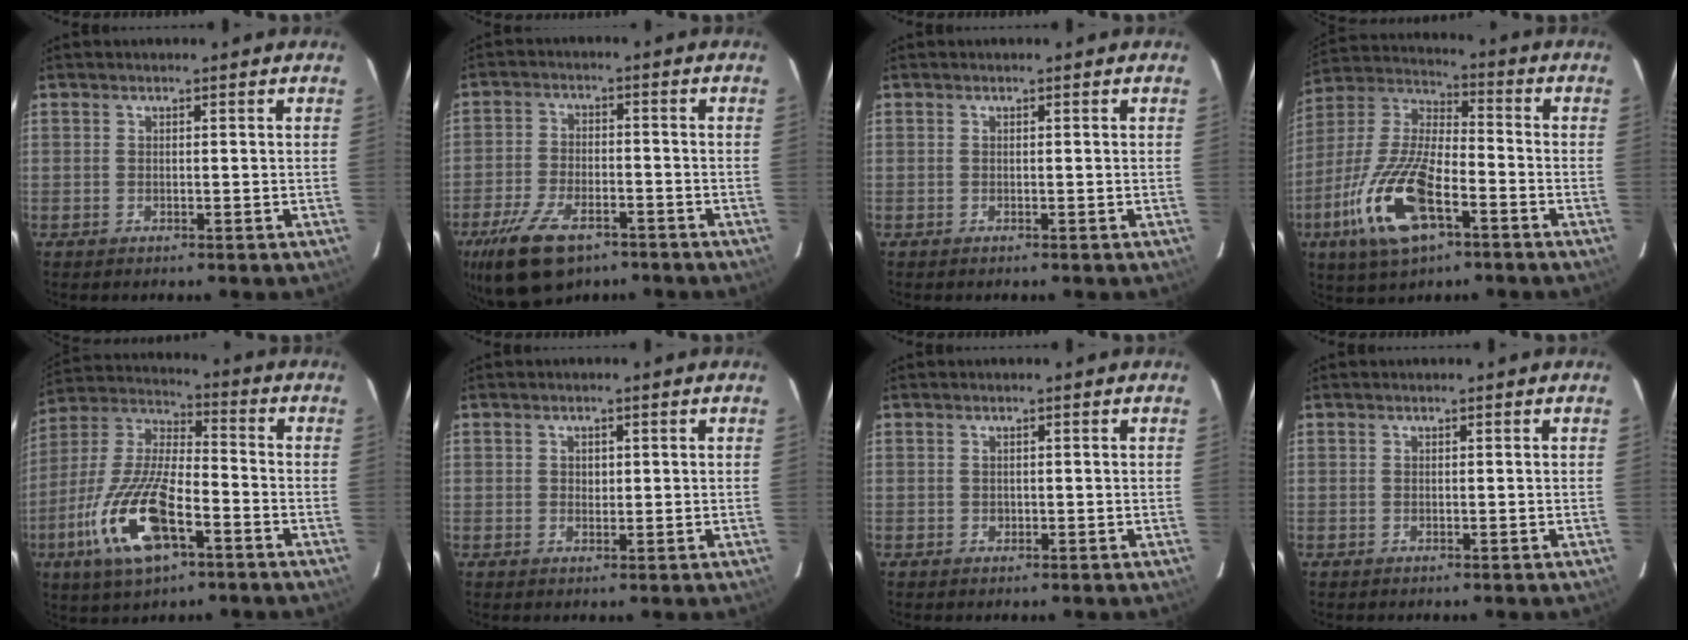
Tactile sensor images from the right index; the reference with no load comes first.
{"total": 13.4, "force": [-8.6, 6.5, 8.0], "torque": [-0.185, -0.018, -0.152]}
{"total": 0.0}
{"total": 18.5, "force": [-8.3, 7.2, 14.9], "torque": [-0.323, -0.018, -0.162]}
{"total": 18.6, "force": [-8.1, 6.9, 15.2], "torque": [-0.328, -0.019, -0.158]}
{"total": 1.4, "force": [0.3, 1.3, 0.6], "torque": [-0.006, 0.004, 0.004]}
{"total": 0.6, "force": [0.0, 0.6, 0.1], "torque": [0.002, 0.001, 0.000]}
{"total": 0.0}